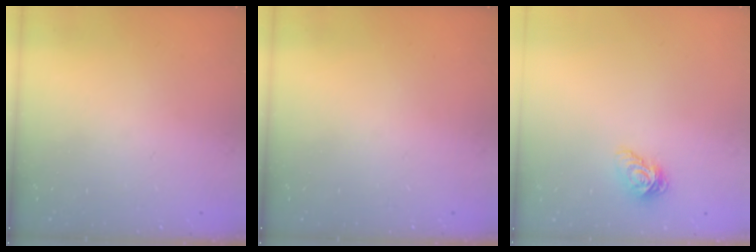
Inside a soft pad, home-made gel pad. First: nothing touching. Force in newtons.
{"total": 0.0}
{"total": 7.4, "press": 7.4, "slide": 0.1}